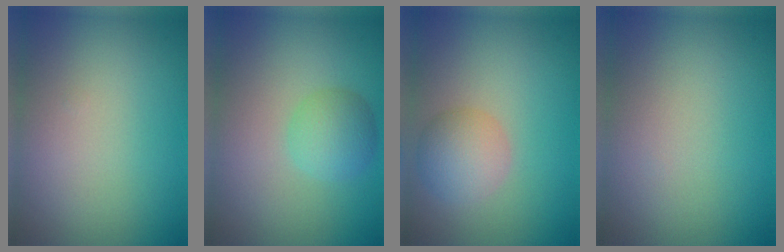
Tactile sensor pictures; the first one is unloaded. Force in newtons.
{"total": 2.7, "press": 2.7, "slide": 0.1}
{"total": 3.2, "press": 3.2, "slide": 0.0}
{"total": 0.0}